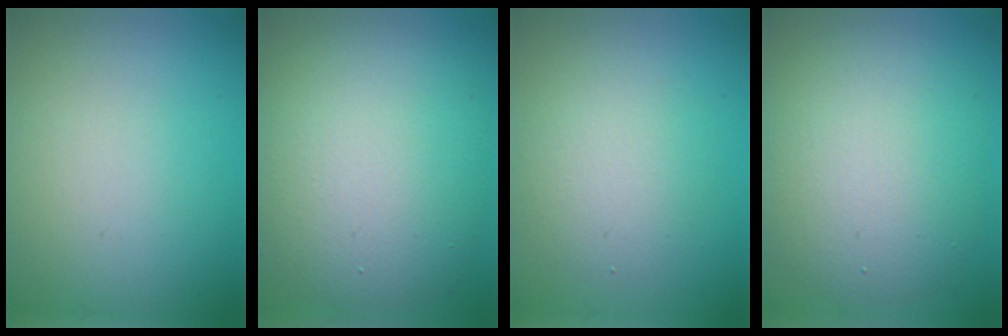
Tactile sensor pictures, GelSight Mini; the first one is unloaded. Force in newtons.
{"total": 10.2, "press": 10.2, "slide": 0.7}
{"total": 3.4, "press": 3.4, "slide": 0.4}
{"total": 8.0, "press": 8.0, "slide": 0.2}